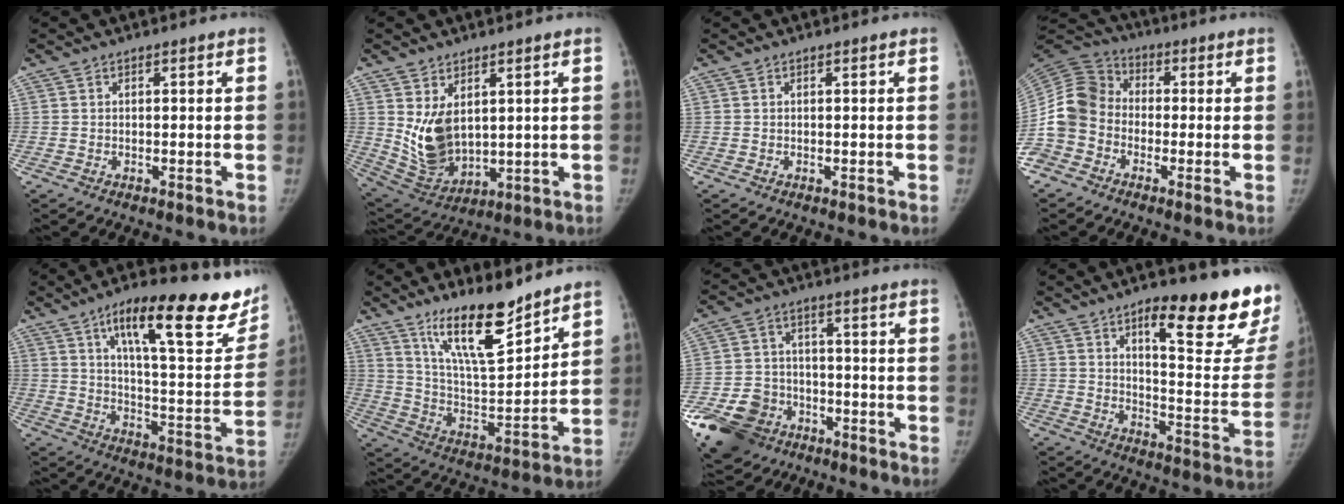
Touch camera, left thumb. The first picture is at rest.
{"total": 10.5, "force": [2.7, 6.7, 7.6], "torque": [-0.122, -0.029, 0.077]}
{"total": 0.0}
{"total": 12.1, "force": [-3.4, 10.1, 5.8], "torque": [-0.119, 0.041, -0.077]}
{"total": 25.8, "force": [16.2, 7.4, 18.6], "torque": [-0.220, -0.062, 0.234]}
{"total": 16.2, "force": [11.9, 4.1, 10.2], "torque": [-0.146, -0.084, 0.219]}
{"total": 14.5, "force": [-8.1, 10.8, 5.4], "torque": [-0.099, 0.040, -0.136]}
{"total": 22.2, "force": [14.5, 5.3, 15.9], "torque": [-0.172, -0.094, 0.199]}